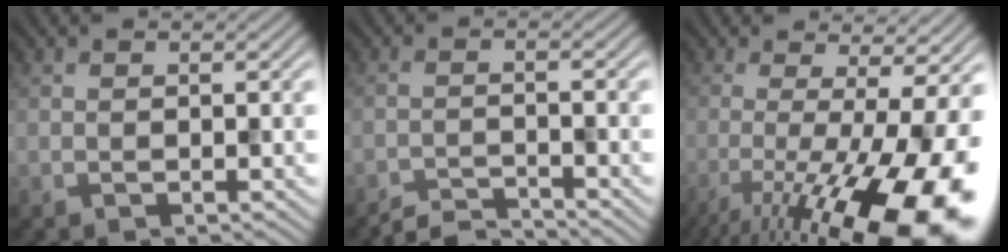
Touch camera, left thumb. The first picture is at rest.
{"total": 3.3, "force": [-3.2, 0.3, 0.8], "torque": [-0.005, 0.001, -0.067]}
{"total": 18.5, "force": [-7.5, 4.9, 16.2], "torque": [-0.242, -0.023, -0.110]}